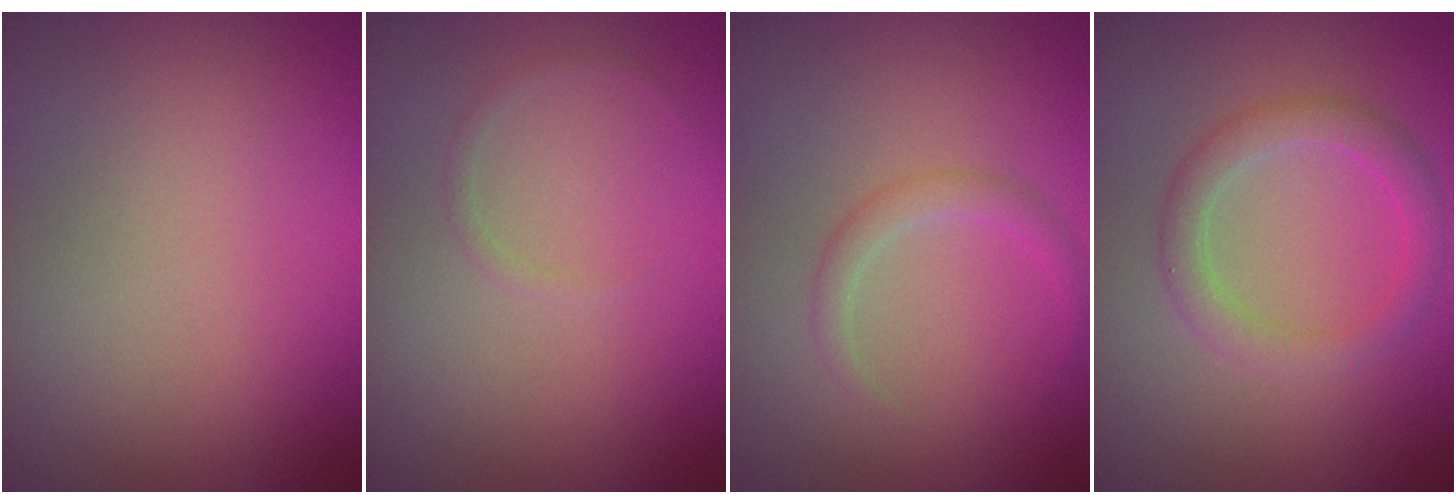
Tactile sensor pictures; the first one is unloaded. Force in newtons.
{"total": 0.6, "press": 0.6, "slide": 0.1}
{"total": 1.6, "press": 1.5, "slide": 0.2}
{"total": 2.8, "press": 2.8, "slide": 0.1}